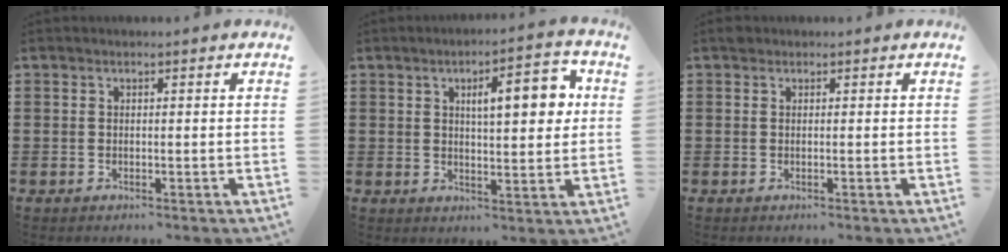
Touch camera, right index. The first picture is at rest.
{"total": 8.1, "force": [2.5, 2.6, 7.3], "torque": [-0.103, -0.007, 0.032]}
{"total": 0.6, "force": [0.4, 0.5, 0.1], "torque": [-0.004, 0.001, 0.008]}